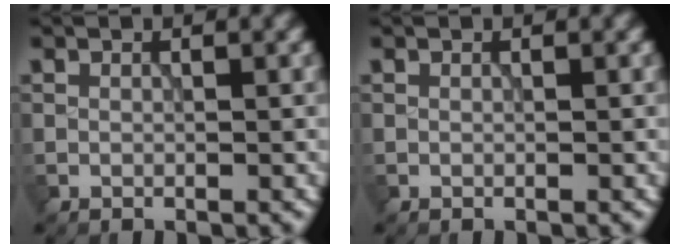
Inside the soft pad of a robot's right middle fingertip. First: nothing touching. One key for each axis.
{"total": 0.0}